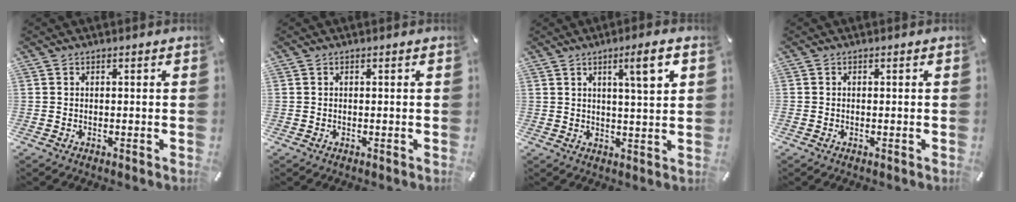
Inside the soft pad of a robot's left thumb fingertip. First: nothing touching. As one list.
[{"total": 0.0}, {"total": 7.5, "force": [3.4, 0.9, 6.6], "torque": [-0.103, -0.012, 0.048]}, {"total": 0.0}]